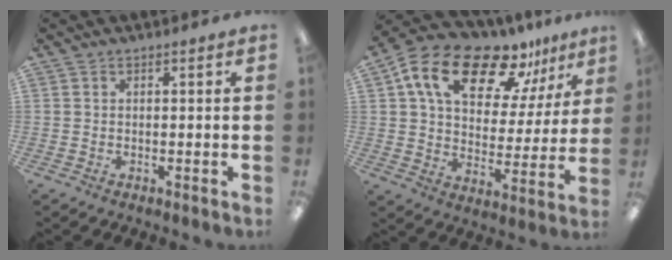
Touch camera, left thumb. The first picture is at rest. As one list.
[{"total": 20.4, "force": [13.0, 10.5, 11.7], "torque": [-0.198, -0.070, 0.225]}]